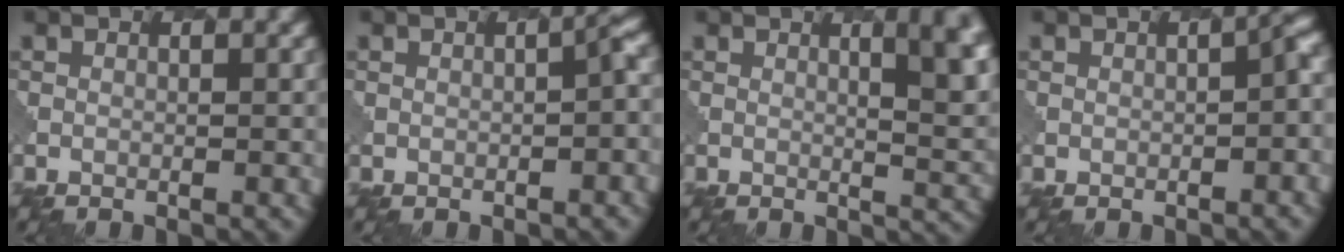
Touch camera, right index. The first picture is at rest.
{"total": 1.7, "force": [-0.5, 0.7, 1.5], "torque": [-0.018, 0.003, -0.008]}
{"total": 6.5, "force": [2.2, 2.6, 5.5], "torque": [-0.033, 0.004, 0.026]}
{"total": 2.1, "force": [-0.5, 1.2, 1.7], "torque": [-0.017, 0.004, -0.010]}